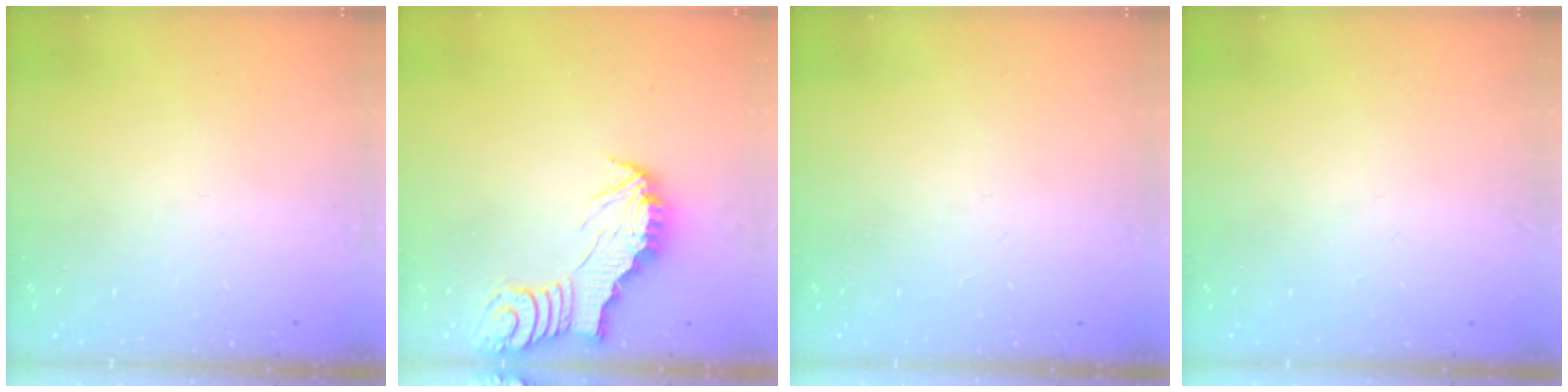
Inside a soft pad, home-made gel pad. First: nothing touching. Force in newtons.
{"total": 2.5, "press": 2.5, "slide": 0.2}
{"total": 1.6, "press": 1.5, "slide": 0.5}
{"total": 1.4, "press": 1.4, "slide": 0.1}